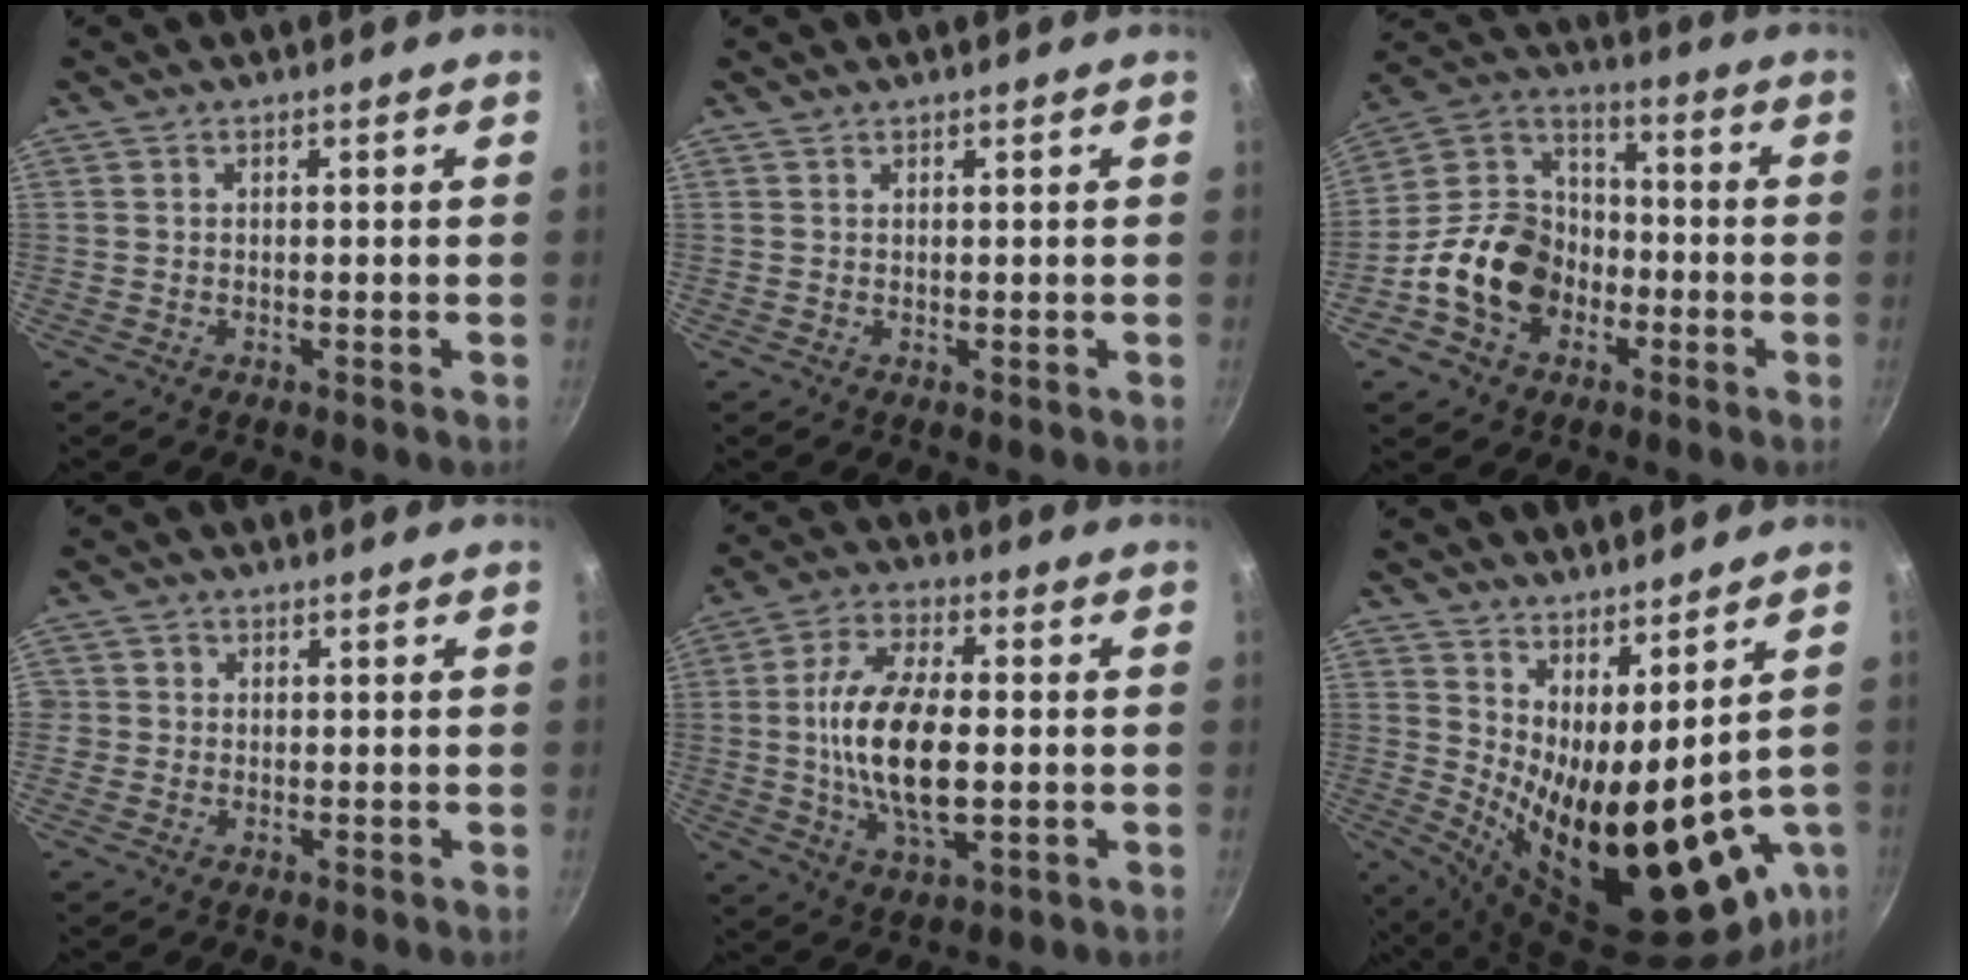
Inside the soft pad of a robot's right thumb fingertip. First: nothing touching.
{"total": 0.5, "force": [0.5, 0.0, 0.1], "torque": [0.004, -0.008, 0.007]}
{"total": 16.1, "force": [-5.2, 12.7, 8.5], "torque": [-0.122, 0.051, -0.105]}
{"total": 1.3, "force": [0.0, 1.3, 0.2], "torque": [0.005, 0.004, -0.004]}
{"total": 15.7, "force": [-0.5, 7.4, 13.9], "torque": [-0.260, 0.007, -0.015]}
{"total": 19.9, "force": [3.6, 7.6, 18.0], "torque": [-0.245, -0.041, 0.086]}